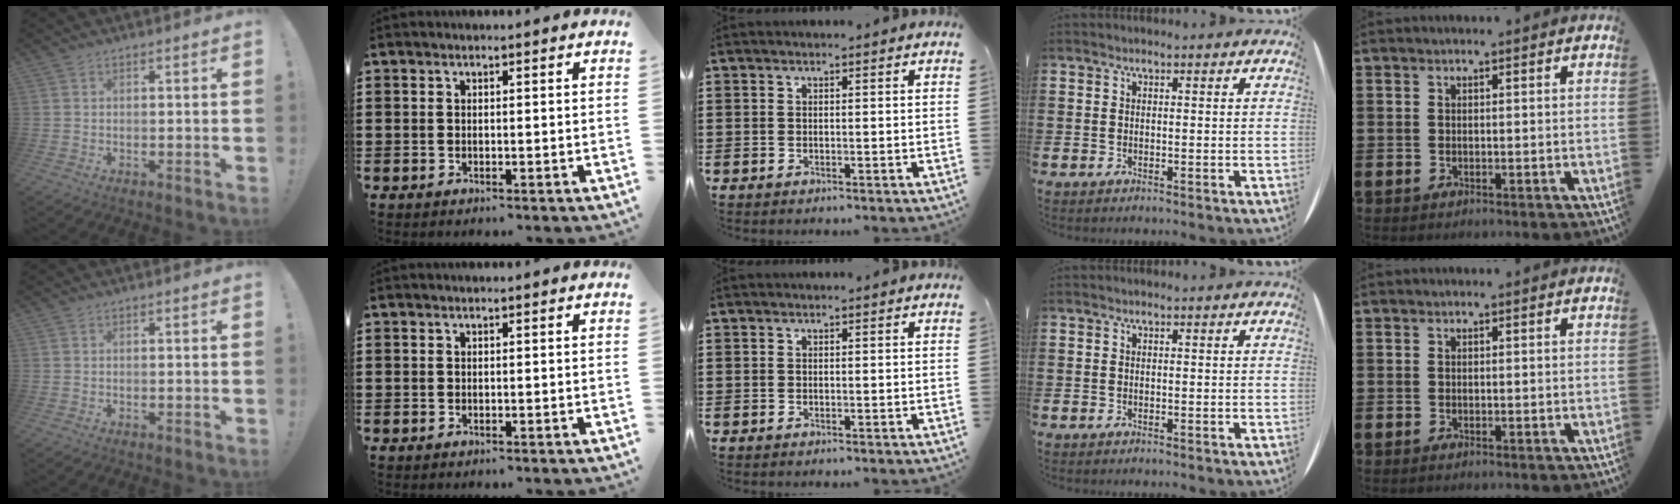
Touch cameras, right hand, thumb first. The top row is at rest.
{}